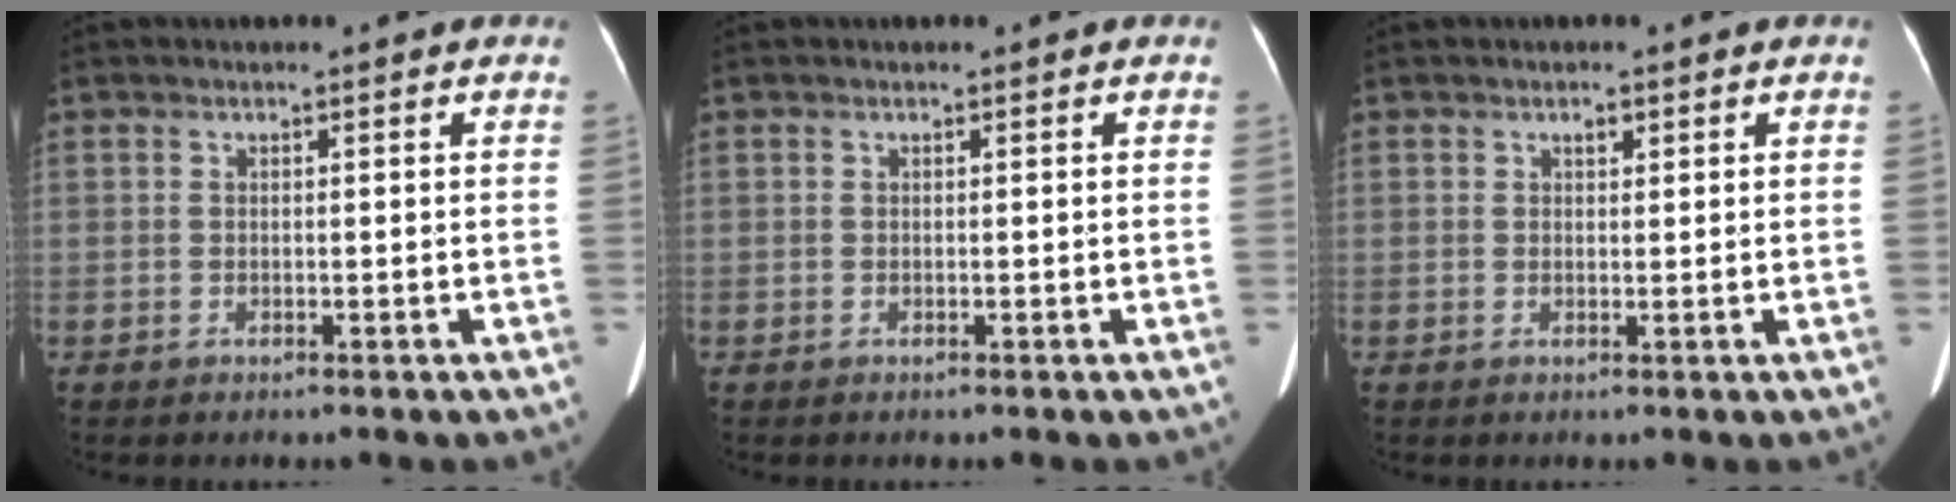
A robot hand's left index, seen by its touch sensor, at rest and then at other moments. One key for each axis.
{"total": 0.0}
{"total": 1.1, "fx": 0.6, "fy": 0.5, "fz": 0.7, "tx": -0.013, "ty": 0.001, "tz": 0.009}